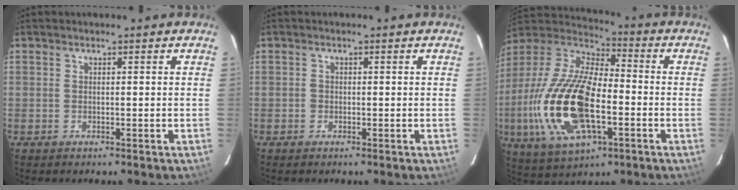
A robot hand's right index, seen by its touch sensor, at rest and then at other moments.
{"total": 0.9, "force": [-0.3, 0.8, 0.1], "torque": [0.001, 0.001, -0.004]}
{"total": 23.9, "force": [-5.4, 10.8, 20.6], "torque": [-0.443, -0.019, -0.098]}